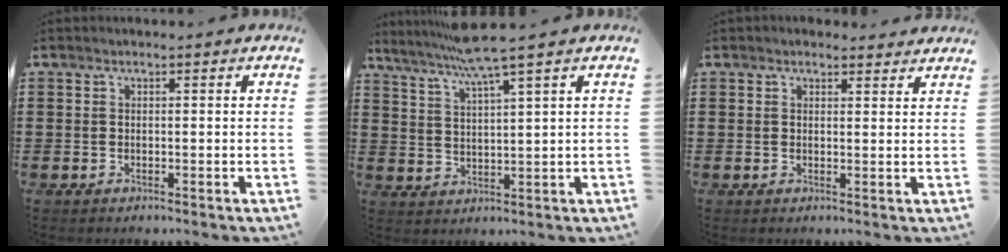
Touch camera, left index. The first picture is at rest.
{"total": 6.0, "force": [4.6, -1.0, 3.6], "torque": [-0.085, -0.020, 0.078]}
{"total": 1.7, "force": [1.6, 0.5, 0.2], "torque": [-0.008, 0.005, 0.031]}